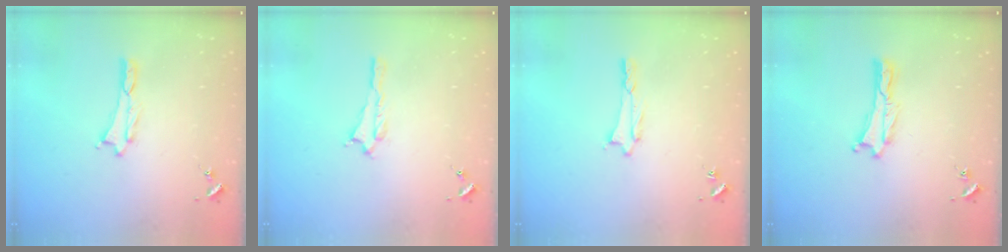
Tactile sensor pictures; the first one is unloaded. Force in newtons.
{"total": 0.6, "press": 0.6, "slide": 0.2}
{"total": 0.7, "press": 0.7, "slide": 0.1}
{"total": 0.0}